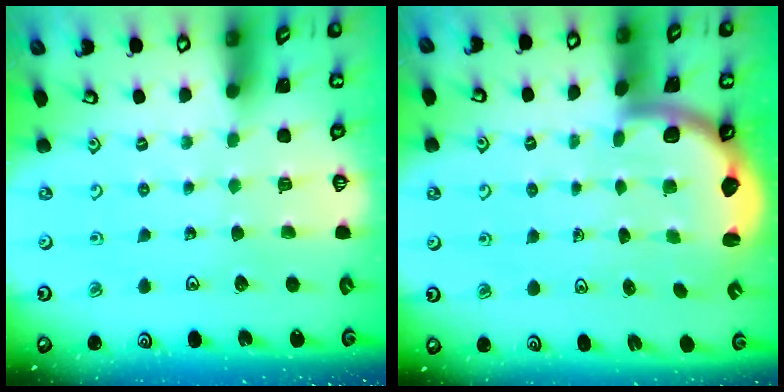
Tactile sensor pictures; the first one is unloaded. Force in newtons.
{"total": 2.5, "press": 2.2, "slide": 1.1}